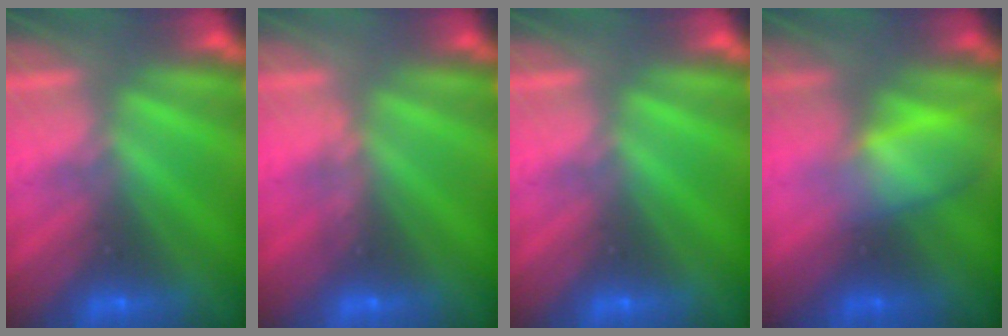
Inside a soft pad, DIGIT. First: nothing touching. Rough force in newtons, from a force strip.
{"total": 3.1}
{"total": 0.0}
{"total": 2.9}